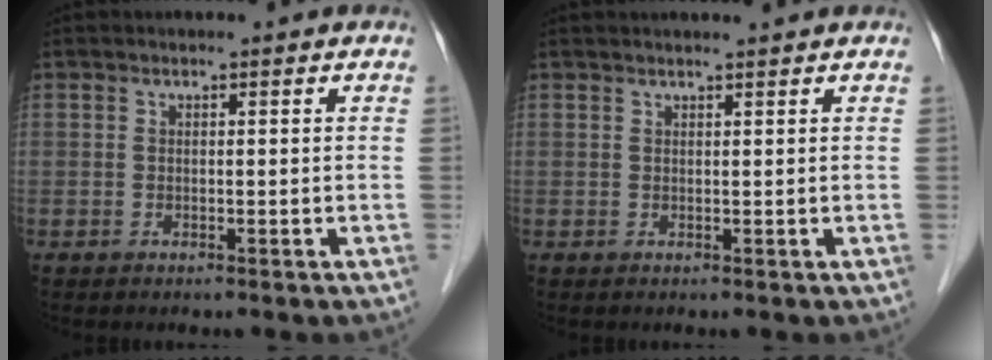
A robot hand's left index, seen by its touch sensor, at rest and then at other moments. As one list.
[{"total": 2.8, "force": [2.6, -0.2, 1.1], "torque": [-0.012, 0.015, 0.035]}]